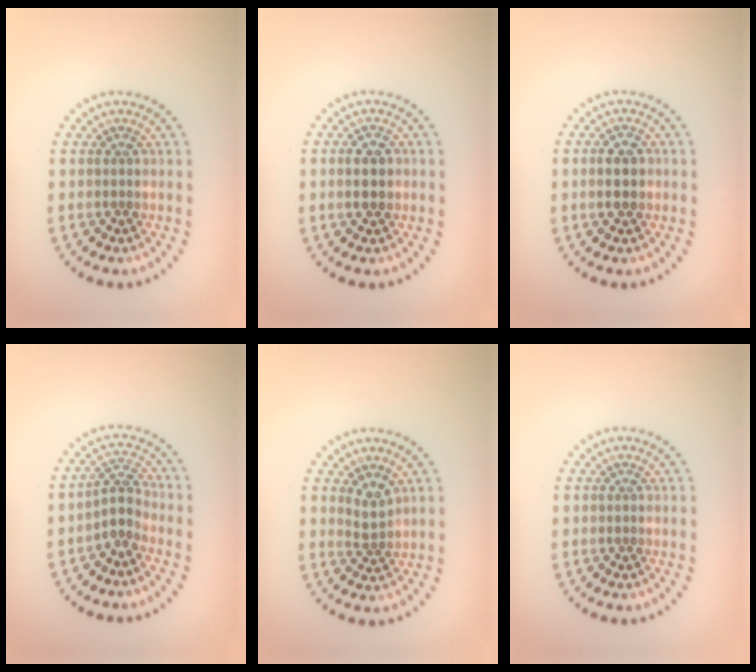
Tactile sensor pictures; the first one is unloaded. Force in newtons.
{"total": 2.8, "press": 2.8, "slide": 0.2}
{"total": 2.3, "press": 2.3, "slide": 0.2}
{"total": 2.1, "press": 1.5, "slide": 1.4}
{"total": 1.8, "press": 1.2, "slide": 1.3}
{"total": 0.0}